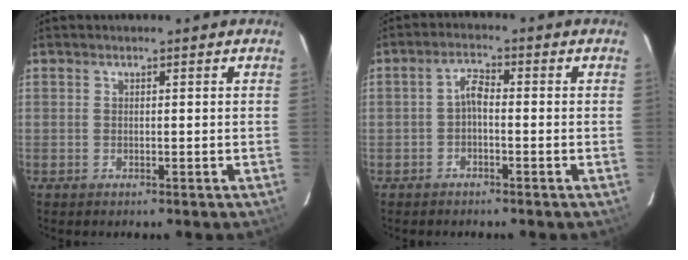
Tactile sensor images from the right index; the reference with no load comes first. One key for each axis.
{"total": 2.4, "fx": -1.1, "fy": 1.0, "fz": 1.9, "tx": -0.040, "ty": 0.010, "tz": -0.023}